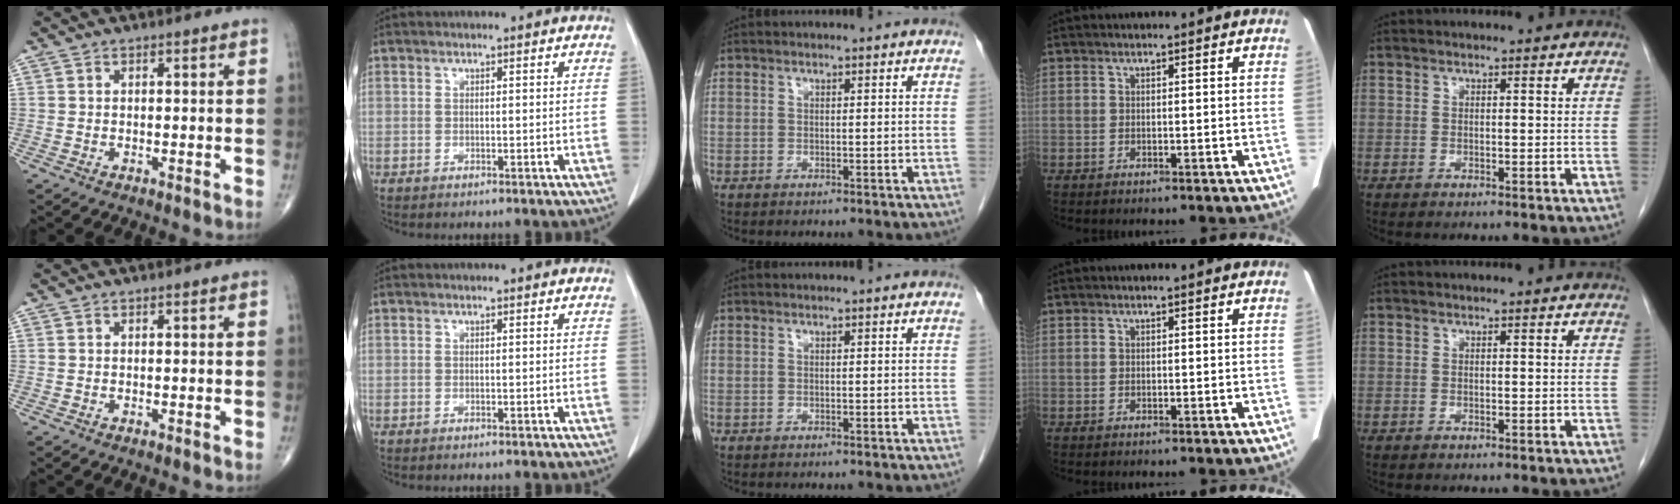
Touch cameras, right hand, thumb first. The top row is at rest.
{}